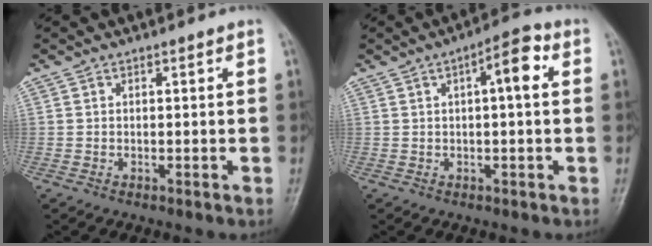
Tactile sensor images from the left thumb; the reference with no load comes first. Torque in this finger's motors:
{"motor_torque": [-0.29, 0.62, 0.35, 0.22, 0.07]}